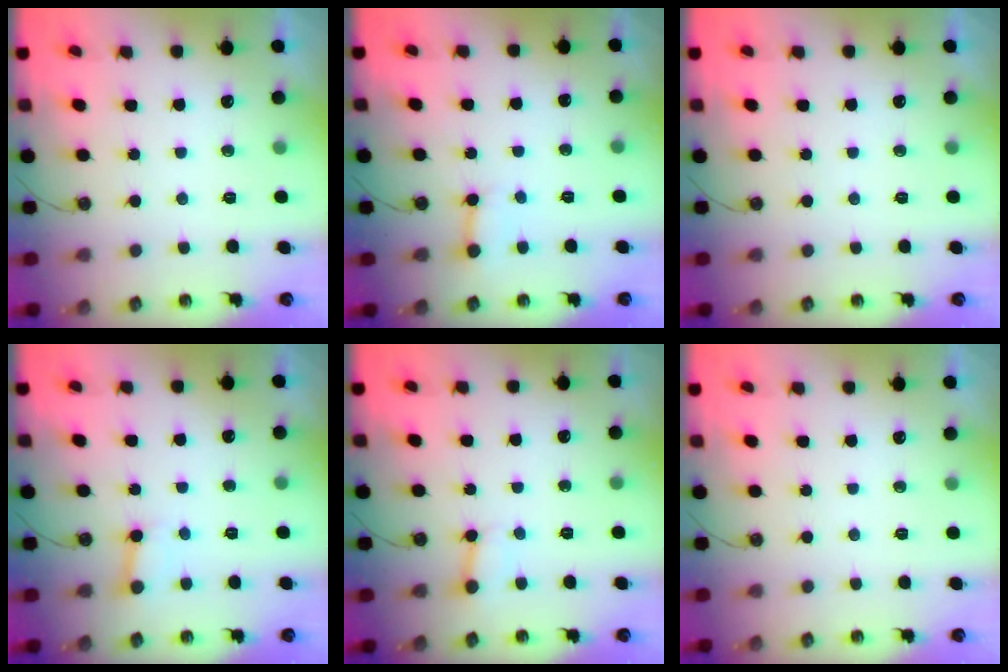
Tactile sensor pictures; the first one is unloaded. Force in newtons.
{"total": 2.8, "press": 2.8, "slide": 0.2}
{"total": 0.0}
{"total": 2.7, "press": 2.7, "slide": 0.2}
{"total": 3.2, "press": 3.2, "slide": 0.3}
{"total": 0.0}